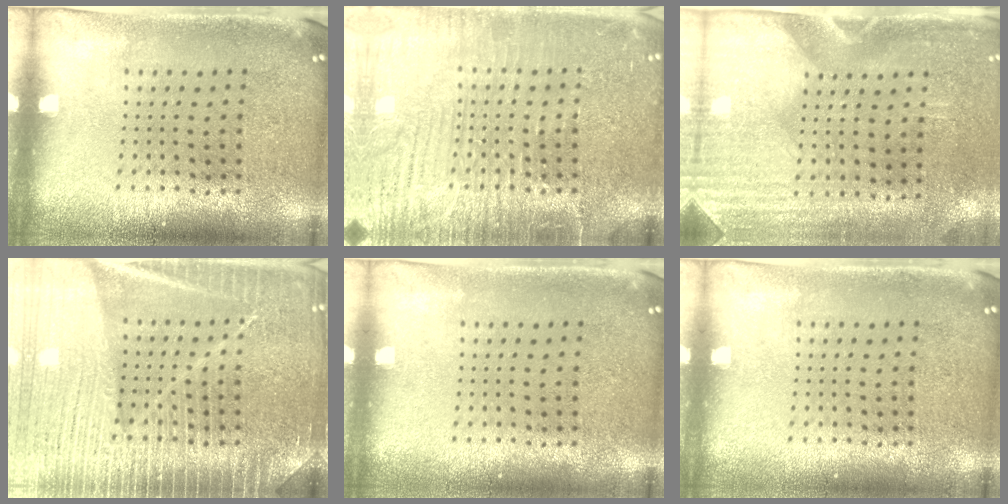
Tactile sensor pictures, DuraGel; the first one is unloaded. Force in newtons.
{"total": 5.8, "press": 5.7, "slide": 0.8}
{"total": 3.0, "press": 2.6, "slide": 1.5}
{"total": 6.6, "press": 6.5, "slide": 0.9}
{"total": 0.0}
{"total": 0.0}